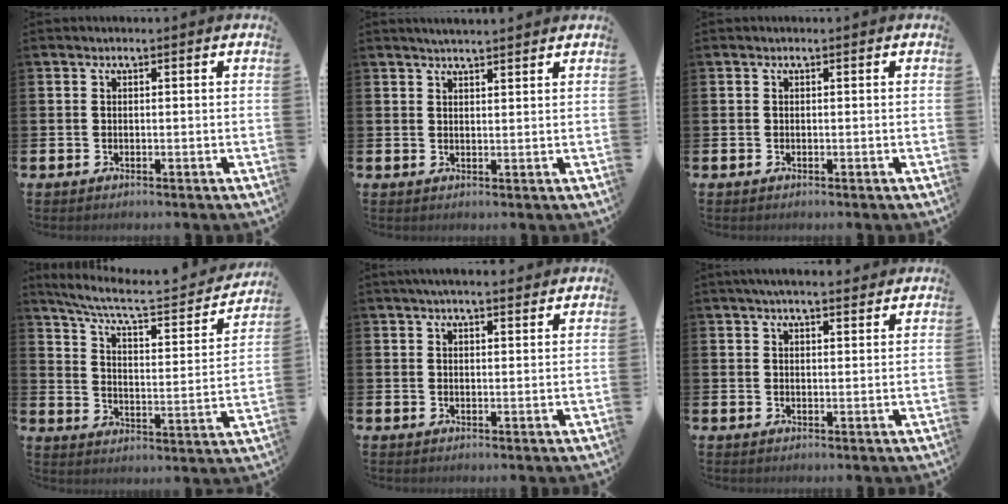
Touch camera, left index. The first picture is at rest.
{"total": 2.7, "force": [2.7, 0.0, 0.4], "torque": [-0.005, -0.011, 0.047]}
{"total": 0.0}
{"total": 7.3, "force": [6.1, 1.7, 3.5], "torque": [-0.093, -0.043, 0.098]}
{"total": 3.3, "force": [3.1, 0.5, 1.2], "torque": [-0.023, -0.007, 0.055]}
{"total": 3.8, "force": [3.4, 0.6, 1.4], "torque": [-0.020, -0.011, 0.059]}